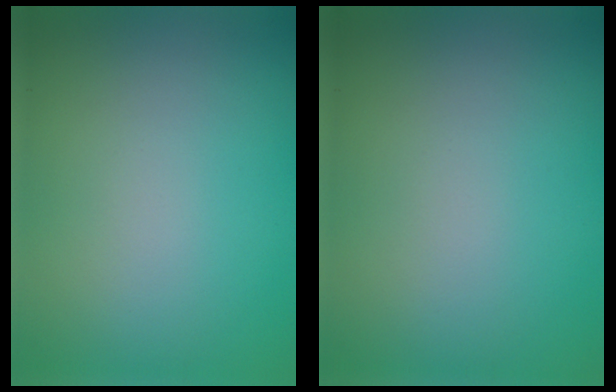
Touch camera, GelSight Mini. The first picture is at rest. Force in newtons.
{"total": 0.0}